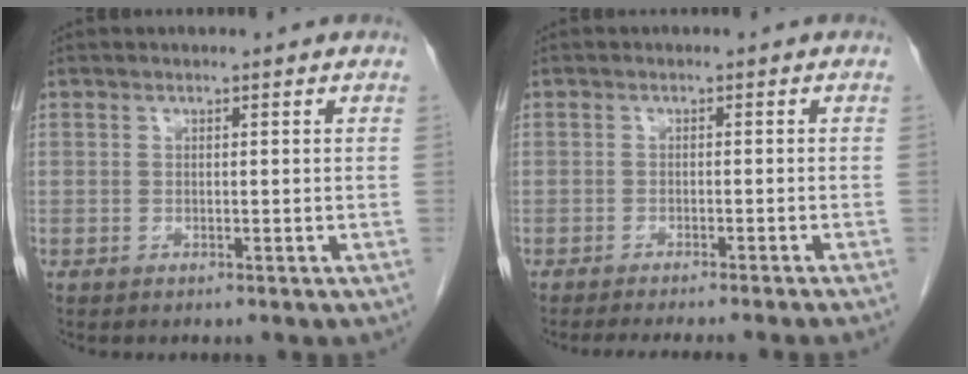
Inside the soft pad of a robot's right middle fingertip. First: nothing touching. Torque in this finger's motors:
{"motor_torque": [0.64, -0.60, 0.03, 0.04]}